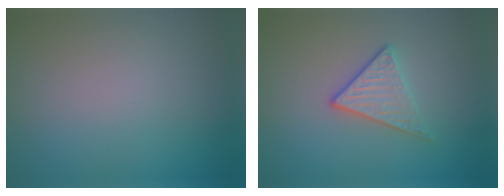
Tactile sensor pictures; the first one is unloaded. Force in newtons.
{"total": 2.9, "press": 2.6, "slide": 1.4}